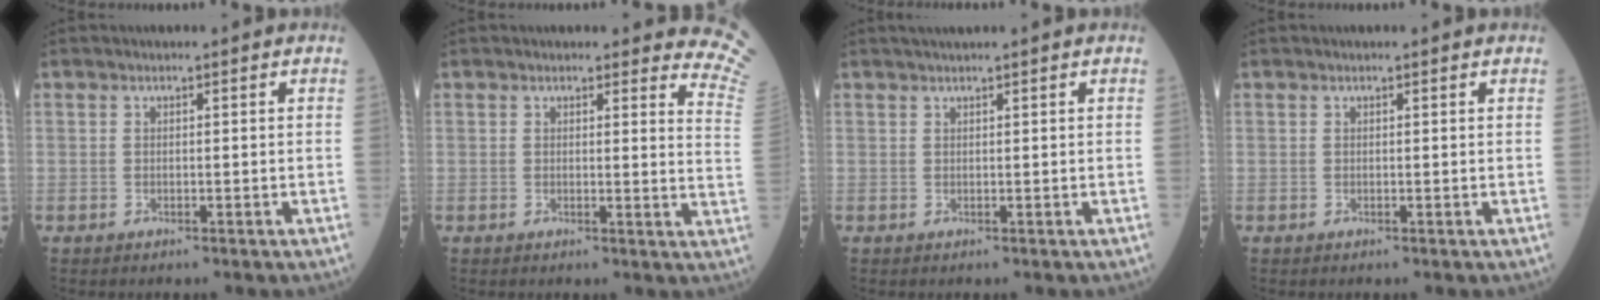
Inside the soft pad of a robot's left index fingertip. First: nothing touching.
{"total": 9.7, "force": [9.5, 1.3, 1.5], "torque": [0.022, -0.078, 0.056]}
{"total": 1.9, "force": [1.6, -0.3, 1.0], "torque": [-0.011, 0.016, 0.031]}
{"total": 0.5, "force": [0.5, 0.1, 0.1], "torque": [-0.006, 0.008, 0.002]}